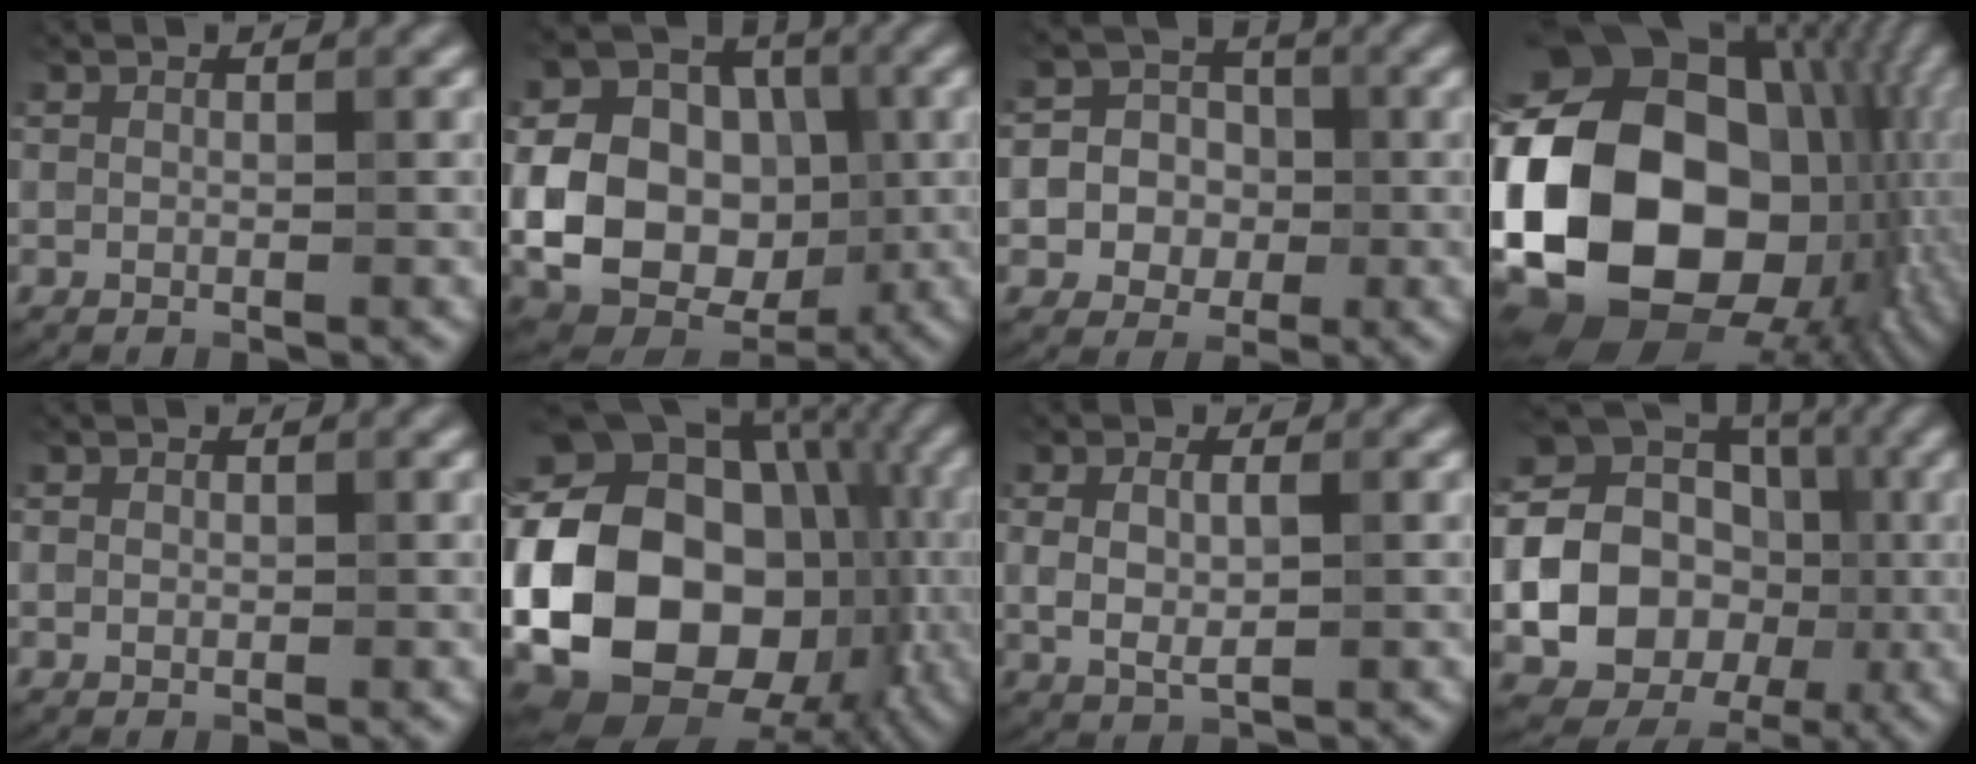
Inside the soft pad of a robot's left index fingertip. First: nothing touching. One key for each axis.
{"total": 13.0, "fx": -1.4, "fy": 10.1, "fz": 8.1, "tx": -0.146, "ty": -0.003, "tz": -0.030}
{"total": 5.3, "fx": -0.8, "fy": 4.9, "fz": 1.9, "tx": -0.015, "ty": 0.019, "tz": -0.036}
{"total": 23.4, "fx": -2.5, "fy": 17.2, "fz": 15.7, "tx": -0.330, "ty": -0.015, "tz": -0.031}
{"total": 0.6, "fx": 0.0, "fy": 0.5, "fz": 0.3, "tx": -0.002, "ty": -0.002, "tz": 0.000}
{"total": 22.1, "fx": -3.1, "fy": 17.5, "fz": 13.2, "tx": -0.215, "ty": -0.005, "tz": -0.078}
{"total": 3.2, "fx": 0.3, "fy": 1.7, "fz": 2.7, "tx": -0.059, "ty": -0.003, "tz": 0.008}
{"total": 21.5, "fx": -1.9, "fy": 19.9, "fz": 7.9, "tx": -0.152, "ty": -0.001, "tz": -0.069}